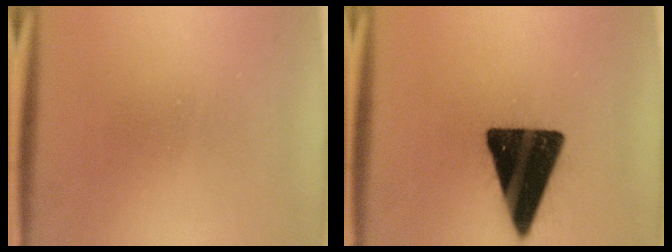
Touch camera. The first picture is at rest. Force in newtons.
{"total": 18.6}